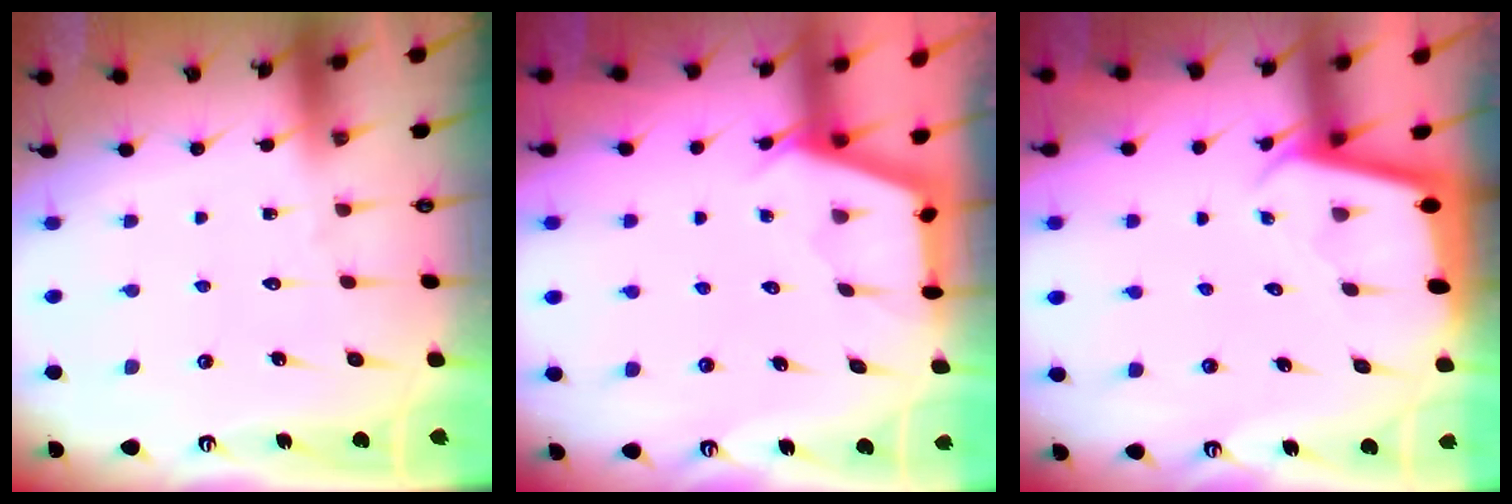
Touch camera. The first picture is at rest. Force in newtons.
{"total": 2.8, "press": 2.8, "slide": 0.4}
{"total": 2.0, "press": 2.0, "slide": 0.1}